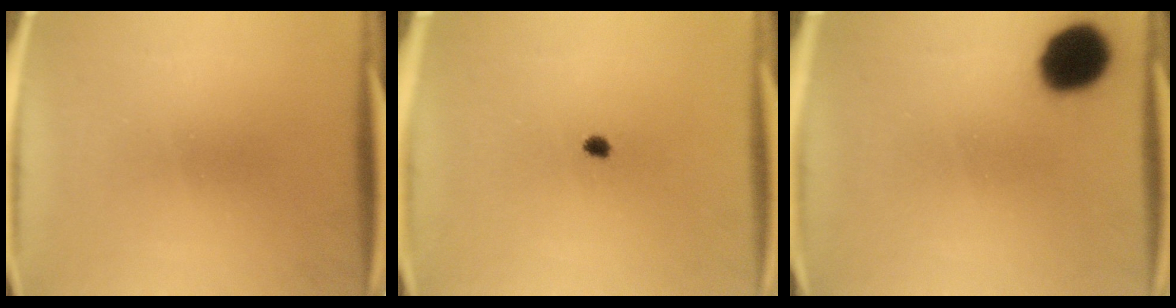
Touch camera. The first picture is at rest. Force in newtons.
{"total": 1.5}
{"total": 12.7}